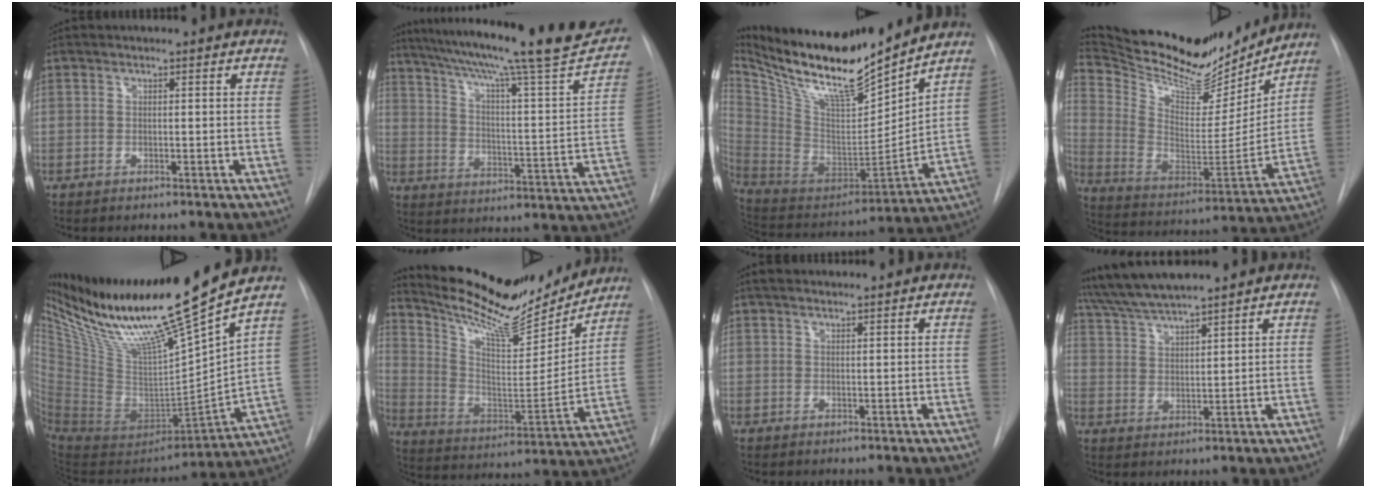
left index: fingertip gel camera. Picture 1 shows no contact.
{"total": 28.6, "force": [24.0, 2.3, 15.3], "torque": [-0.243, -0.045, 0.312]}
{"total": 21.2, "force": [18.3, 2.4, 10.5], "torque": [-0.201, -0.033, 0.324]}
{"total": 23.2, "force": [20.9, 6.7, 7.5], "torque": [-0.143, -0.035, 0.322]}
{"total": 27.0, "force": [20.7, 0.1, 17.4], "torque": [-0.289, -0.029, 0.365]}
{"total": 19.9, "force": [18.2, 4.3, 6.8], "torque": [-0.128, -0.029, 0.291]}
{"total": 2.0, "force": [1.7, 0.7, 0.8], "torque": [-0.010, 0.018, 0.027]}
{"total": 8.2, "force": [7.5, -0.1, 3.3], "torque": [-0.068, 0.021, 0.143]}